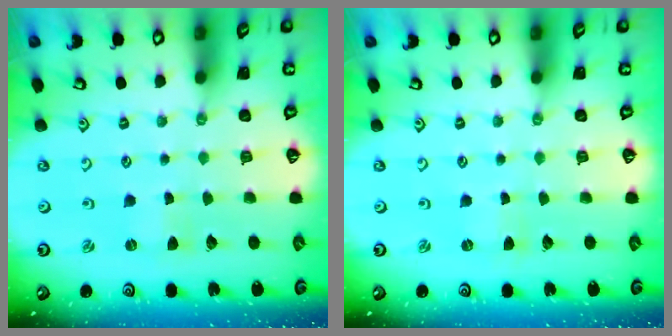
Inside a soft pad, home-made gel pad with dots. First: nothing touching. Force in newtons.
{"total": 0.0}